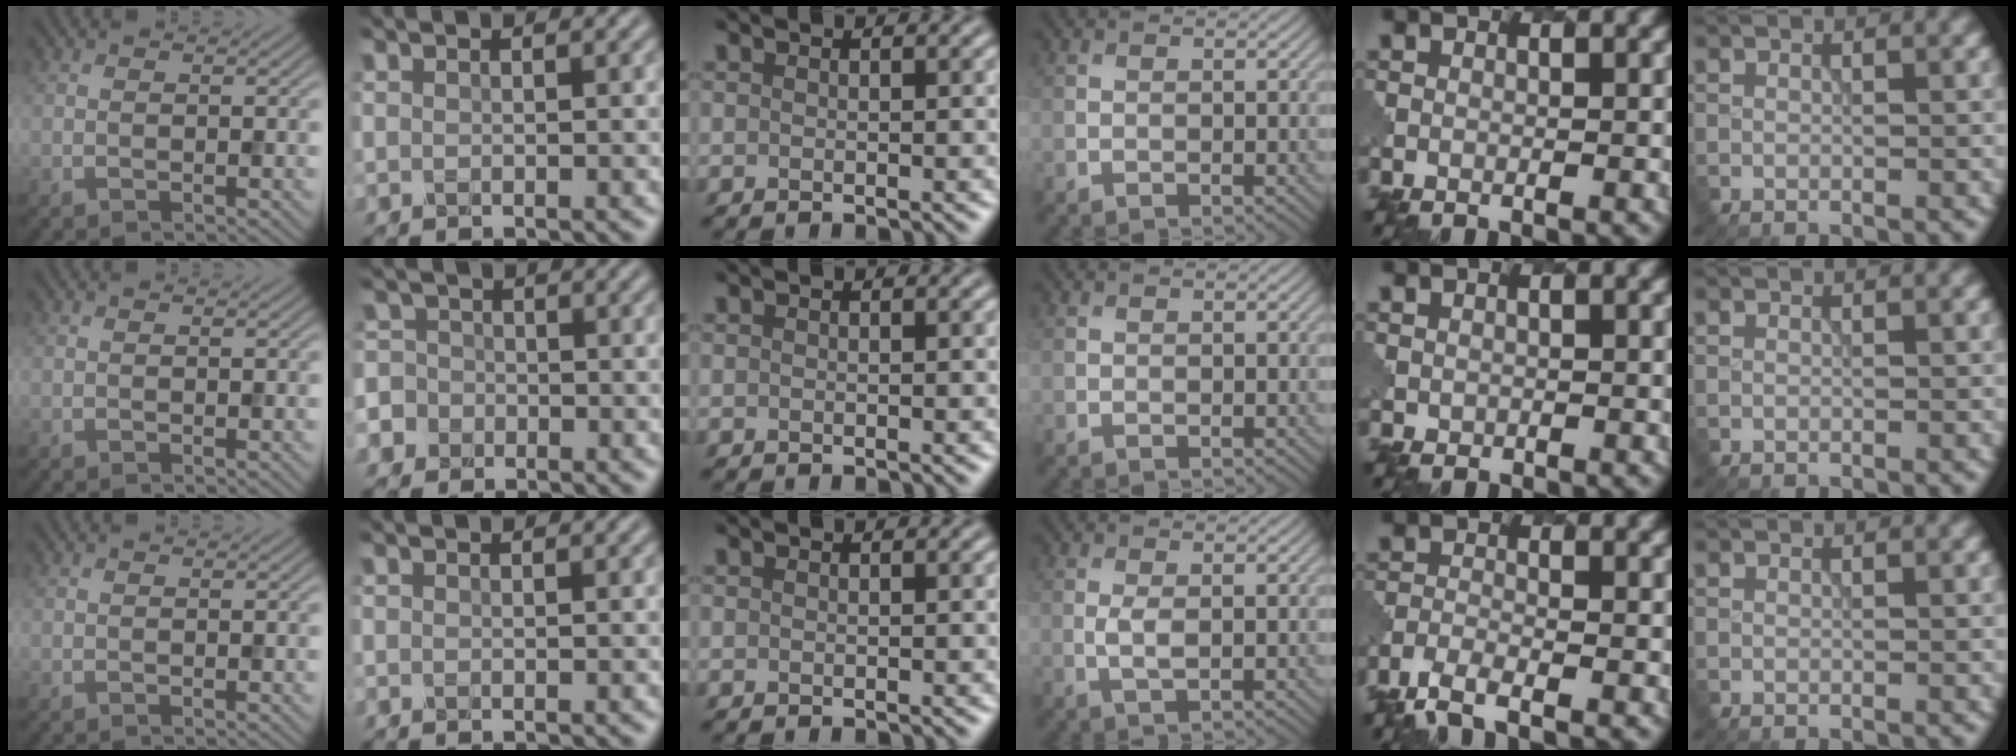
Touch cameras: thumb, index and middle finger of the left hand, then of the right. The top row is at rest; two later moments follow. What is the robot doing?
{"motion": "extract", "object": "pen bag"}